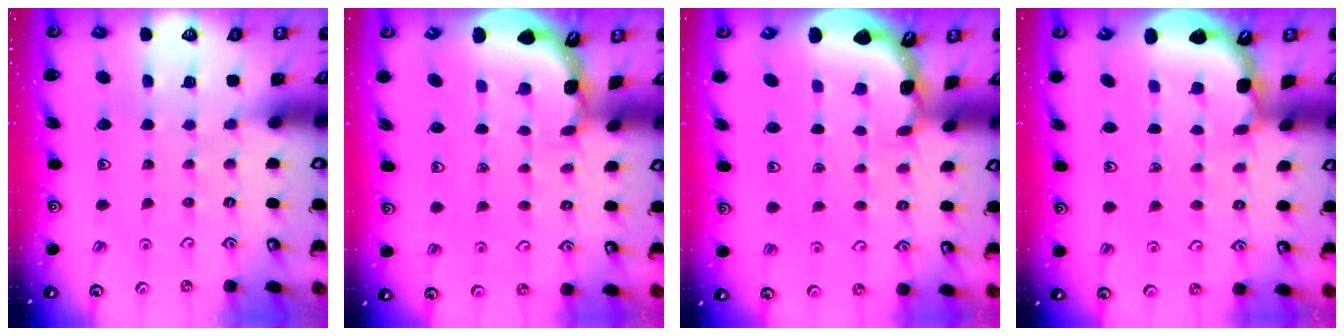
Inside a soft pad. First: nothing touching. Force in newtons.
{"total": 1.8, "press": 1.8, "slide": 0.1}
{"total": 1.8, "press": 1.8, "slide": 0.1}
{"total": 2.0, "press": 2.0, "slide": 0.2}